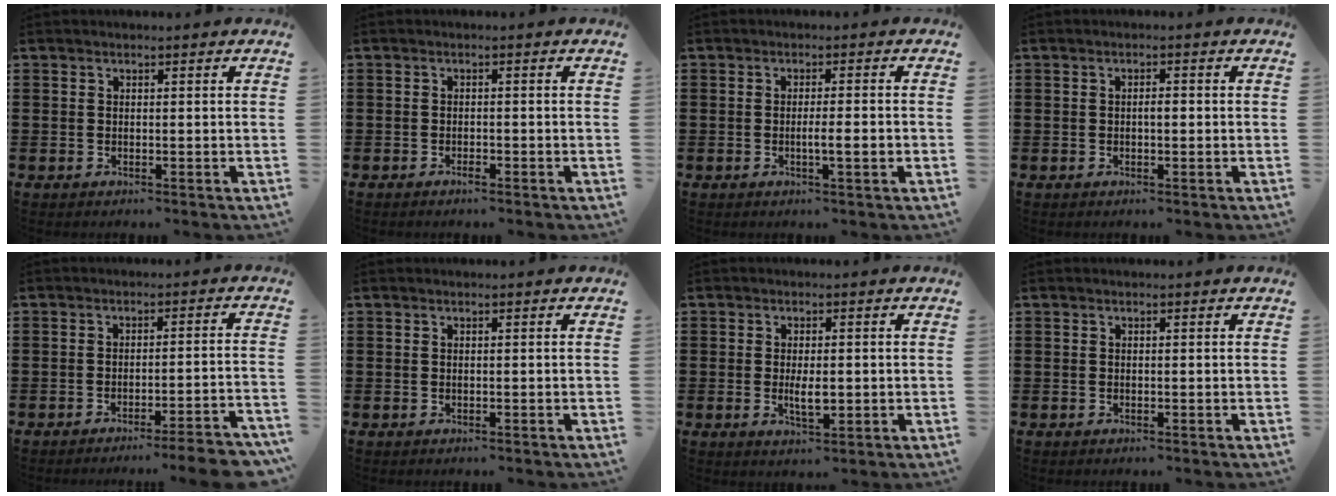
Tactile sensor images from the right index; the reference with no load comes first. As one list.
[{"total": 1.1, "force": [-0.9, 0.3, 0.6], "torque": [-0.013, -0.003, -0.017]}, {"total": 3.1, "force": [-0.8, 0.1, 3.0], "torque": [-0.050, -0.005, -0.016]}, {"total": 1.4, "force": [-0.2, 0.4, 1.3], "torque": [-0.025, 0.001, -0.004]}, {"total": 4.3, "force": [-3.7, -0.4, 2.2], "torque": [-0.036, -0.013, -0.071]}, {"total": 0.0}, {"total": 3.4, "force": [-0.3, 1.2, 3.2], "torque": [-0.057, 0.001, -0.005]}, {"total": 0.0}]